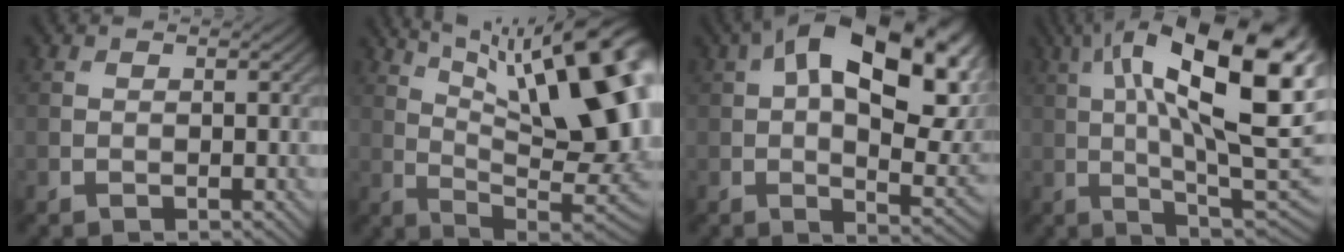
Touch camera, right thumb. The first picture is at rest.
{"total": 18.9, "force": [7.4, 6.1, 16.3], "torque": [-0.232, 0.030, 0.118]}
{"total": 20.2, "force": [7.0, 10.5, 15.9], "torque": [-0.249, 0.016, 0.110]}
{"total": 21.2, "force": [6.0, 7.3, 19.0], "torque": [-0.280, 0.030, 0.093]}